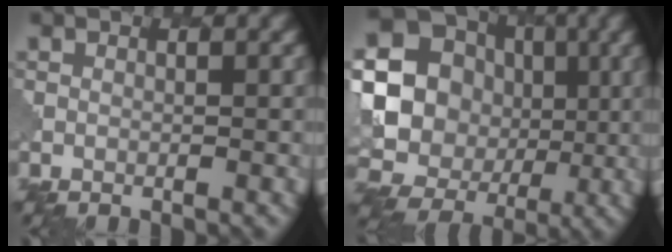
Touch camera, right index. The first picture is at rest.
{"total": 22.3, "force": [-0.1, 21.3, 6.5], "torque": [-0.156, 0.000, -0.048]}